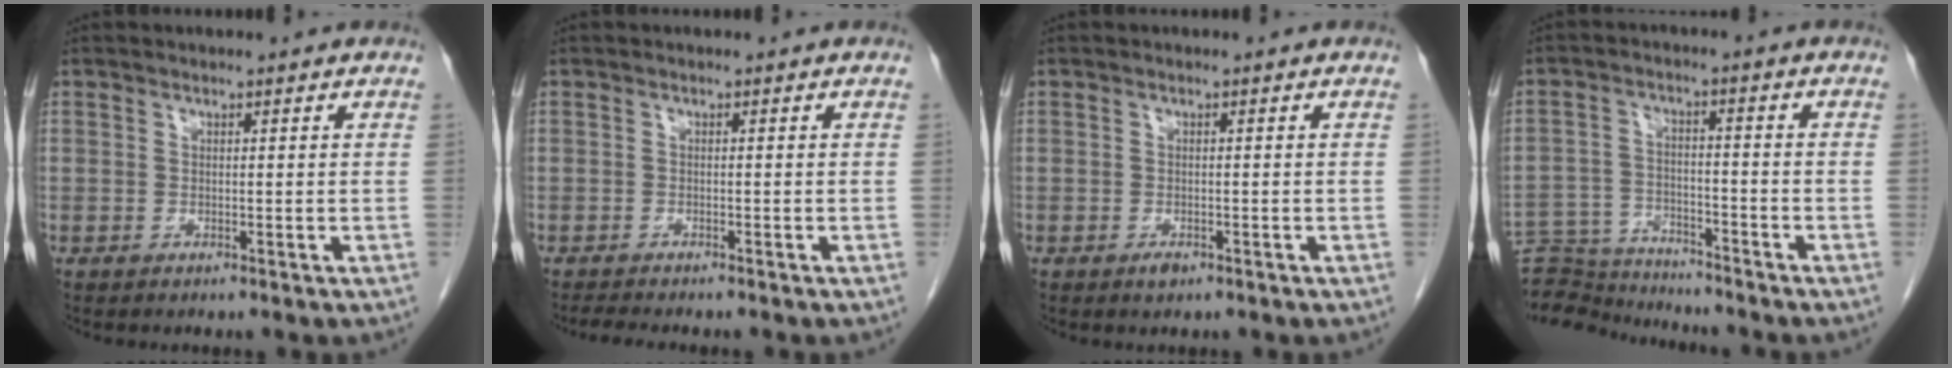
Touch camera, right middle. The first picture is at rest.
{"total": 2.8, "force": [-2.5, 0.1, 1.3], "torque": [-0.025, -0.009, -0.037]}
{"total": 1.1, "force": [-0.7, 0.5, 0.7], "torque": [-0.010, 0.000, -0.008]}
{"total": 11.0, "force": [-10.9, 1.3, 0.9], "torque": [-0.017, 0.012, -0.184]}